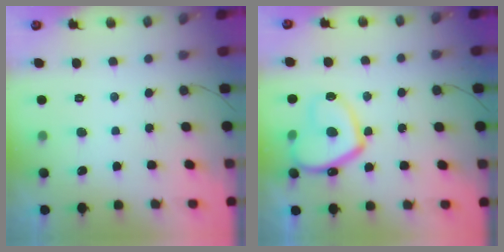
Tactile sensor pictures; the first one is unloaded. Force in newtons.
{"total": 14.4, "press": 14.3, "slide": 1.6}